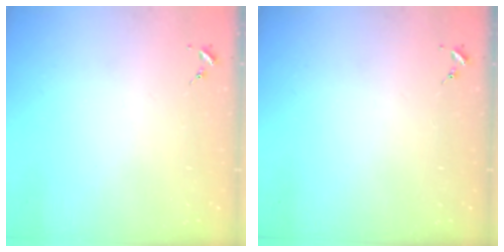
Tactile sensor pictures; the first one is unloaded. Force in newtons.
{"total": 0.0}